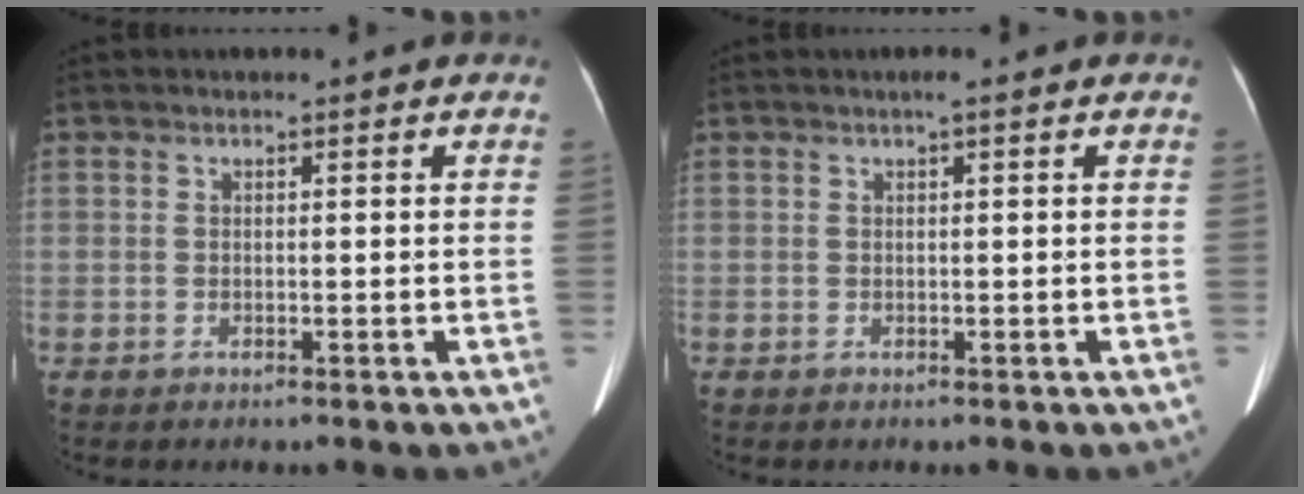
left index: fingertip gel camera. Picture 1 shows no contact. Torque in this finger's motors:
{"motor_torque": [0.00, -0.07, -0.03, -0.02]}